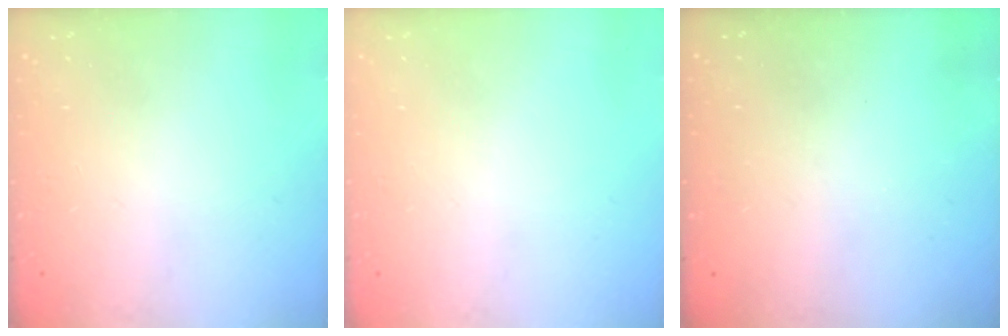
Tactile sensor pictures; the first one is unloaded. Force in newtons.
{"total": 0.0}
{"total": 3.1, "press": 3.1, "slide": 0.1}